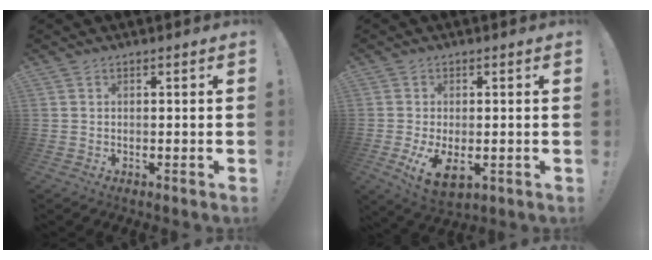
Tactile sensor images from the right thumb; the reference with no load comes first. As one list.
[{"total": 7.7, "force": [-1.0, 4.1, 6.5], "torque": [-0.124, -0.009, -0.012]}]